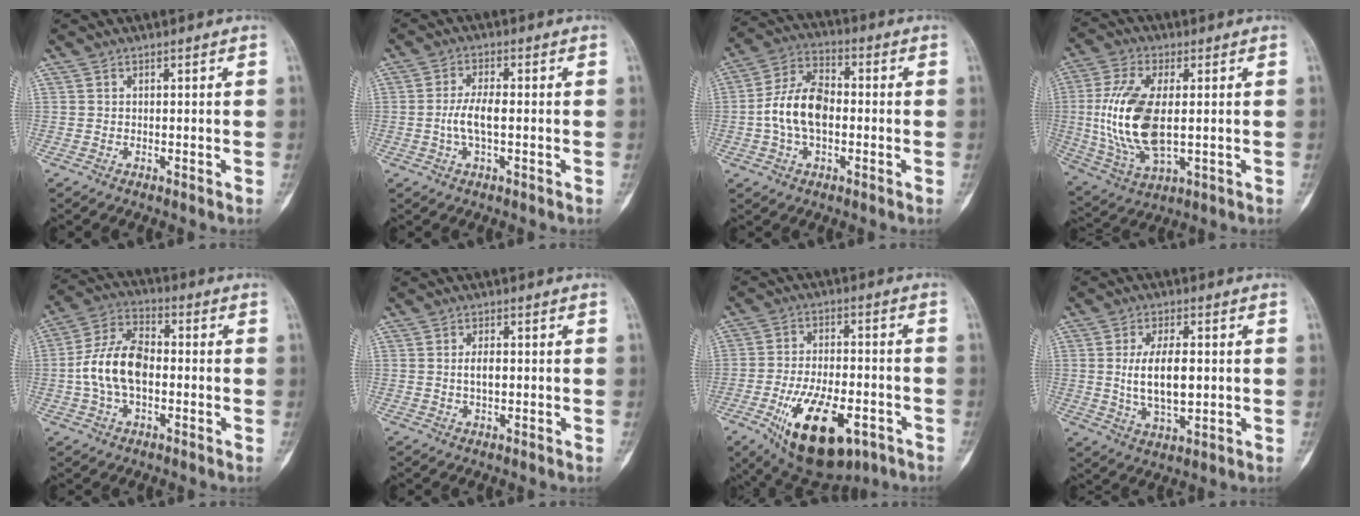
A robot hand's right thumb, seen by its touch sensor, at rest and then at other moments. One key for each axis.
{"total": 5.1, "fx": -0.6, "fy": 1.8, "fz": 4.7, "tx": -0.105, "ty": 0.008, "tz": -0.014}
{"total": 11.5, "fx": -1.0, "fy": 6.9, "fz": 9.1, "tx": -0.171, "ty": 0.030, "tz": -0.027}
{"total": 16.5, "fx": 0.3, "fy": 7.9, "fz": 14.5, "tx": -0.306, "ty": -0.010, "tz": 0.015}
{"total": 12.4, "fx": -1.0, "fy": 7.4, "fz": 9.9, "tx": -0.189, "ty": 0.032, "tz": -0.025}
{"total": 2.9, "fx": 0.2, "fy": 1.4, "fz": 2.5, "tx": -0.045, "ty": 0.000, "tz": 0.004}
{"total": 18.7, "fx": -8.3, "fy": 9.0, "fz": 14.2, "tx": -0.229, "ty": 0.018, "tz": -0.117}
{"total": 10.4, "fx": 0.5, "fy": 5.0, "fz": 9.1, "tx": -0.161, "ty": -0.008, "tz": 0.017}